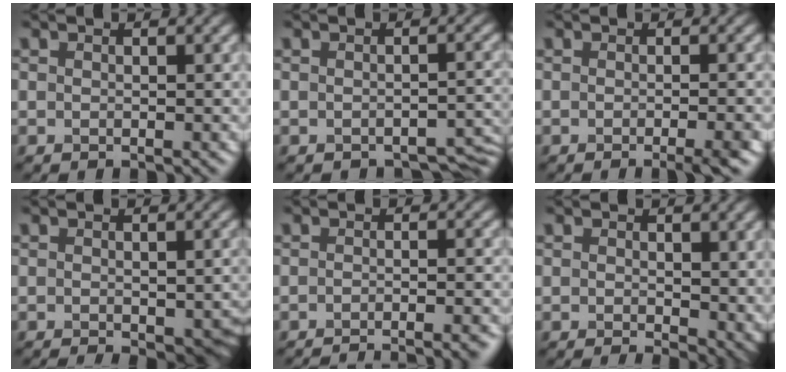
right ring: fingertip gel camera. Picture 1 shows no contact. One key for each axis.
{"total": 1.7, "fx": -1.5, "fy": 0.5, "fz": 0.7, "tx": -0.004, "ty": -0.001, "tz": -0.016}
{"total": 2.8, "fx": -1.3, "fy": 0.5, "fz": 2.4, "tx": -0.026, "ty": -0.002, "tz": -0.026}
{"total": 4.9, "fx": -2.1, "fy": 2.1, "fz": 3.9, "tx": -0.038, "ty": -0.013, "tz": -0.009}
{"total": 6.4, "fx": -5.5, "fy": 1.4, "fz": 3.0, "tx": -0.014, "ty": 0.004, "tz": -0.064}
{"total": 3.5, "fx": -0.2, "fy": 1.6, "fz": 3.1, "tx": -0.034, "ty": -0.008, "tz": -0.004}